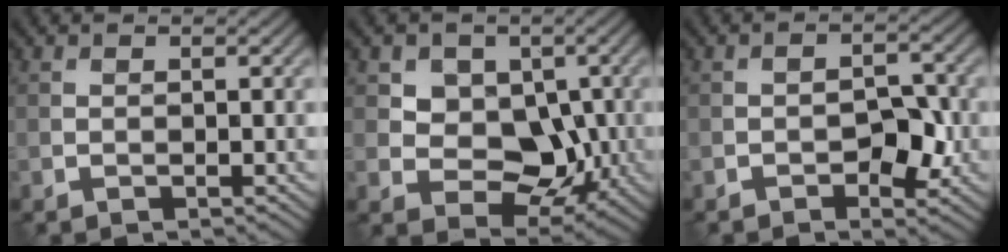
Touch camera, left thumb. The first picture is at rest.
{"total": 6.8, "force": [1.0, 5.6, 3.8], "torque": [-0.069, -0.013, 0.003]}
{"total": 4.5, "force": [-1.6, 2.5, 3.3], "torque": [-0.043, 0.003, -0.027]}